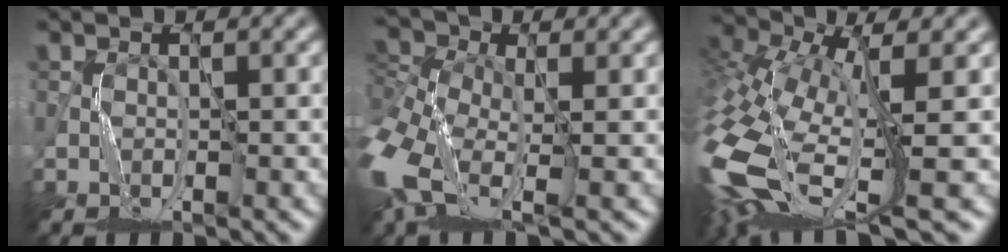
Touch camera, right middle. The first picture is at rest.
{"total": 8.2, "force": [-1.7, 4.8, 6.4], "torque": [-0.155, -0.009, -0.039]}
{"total": 12.7, "force": [-2.1, 6.1, 11.0], "torque": [-0.277, 0.000, -0.027]}